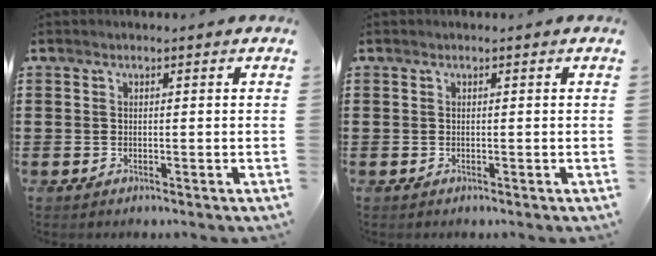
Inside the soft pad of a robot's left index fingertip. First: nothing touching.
{"total": 0.0}